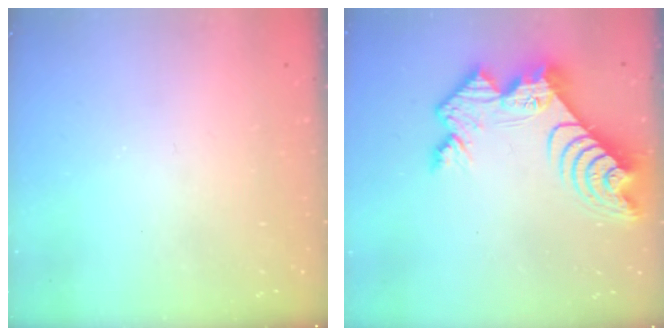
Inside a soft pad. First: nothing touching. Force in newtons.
{"total": 13.4, "press": 13.4, "slide": 1.2}